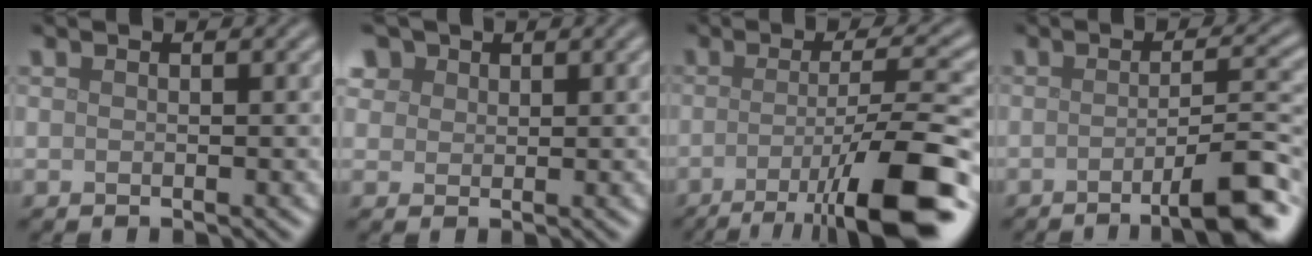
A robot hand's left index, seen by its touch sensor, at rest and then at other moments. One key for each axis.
{"total": 4.4, "fx": 2.5, "fy": 3.1, "fz": 1.8, "tx": -0.059, "ty": 0.009, "tz": 0.046}
{"total": 12.0, "fx": -5.2, "fy": 2.4, "fz": 10.6, "tx": -0.141, "ty": 0.001, "tz": -0.088}
{"total": 6.9, "fx": -3.1, "fy": 1.3, "fz": 6.0, "tx": -0.075, "ty": 0.008, "tz": -0.054}